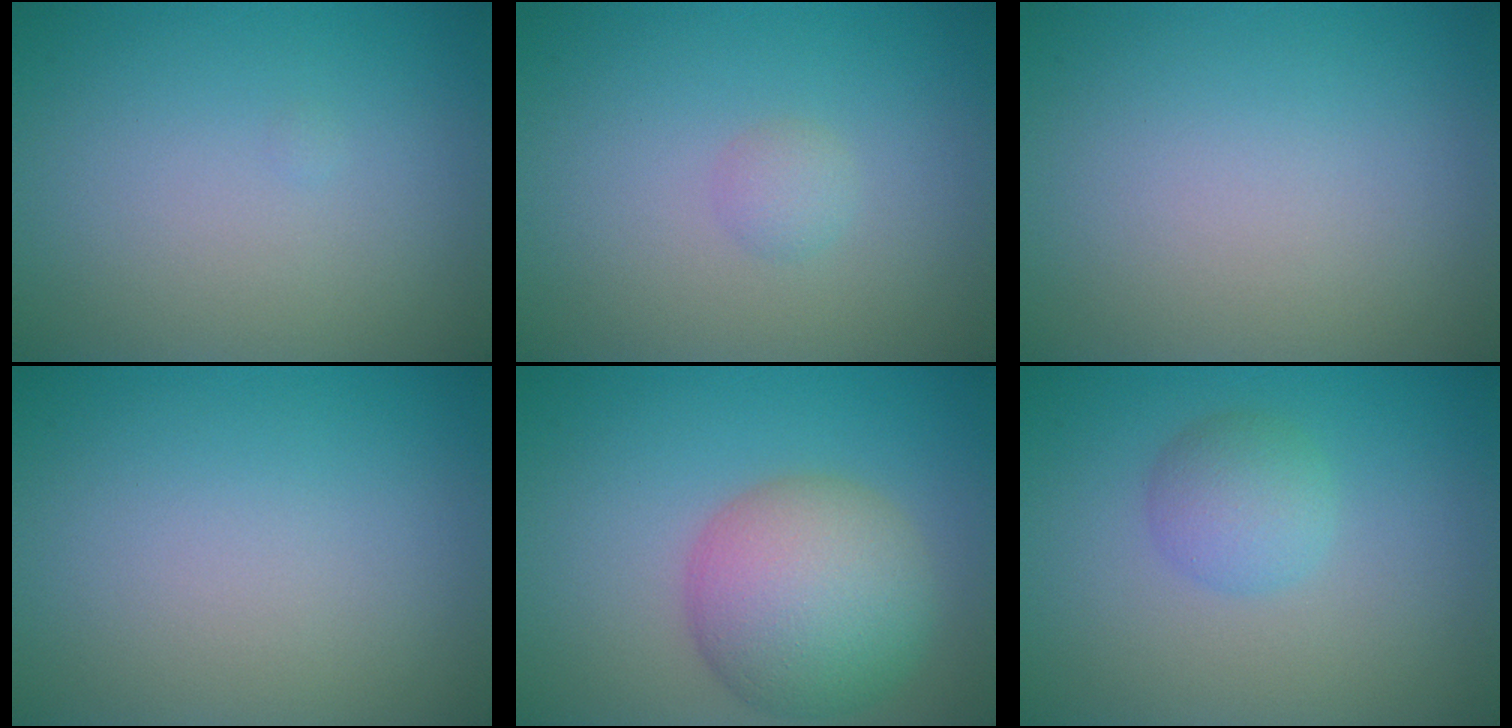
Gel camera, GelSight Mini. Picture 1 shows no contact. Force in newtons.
{"total": 1.0, "press": 1.0, "slide": 0.1}
{"total": 0.0}
{"total": 0.0}
{"total": 7.6, "press": 7.6, "slide": 0.4}
{"total": 2.5, "press": 2.5, "slide": 0.1}